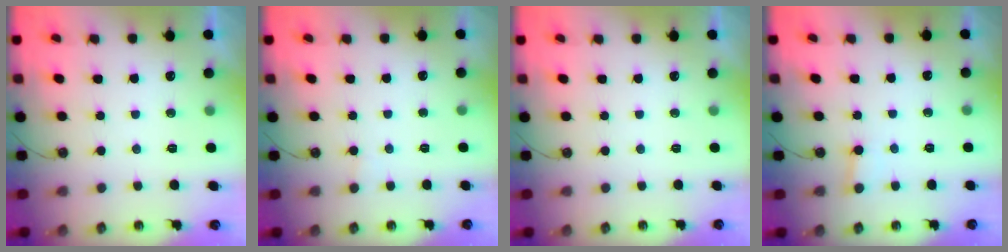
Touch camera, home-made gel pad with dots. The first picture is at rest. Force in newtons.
{"total": 2.9, "press": 2.9, "slide": 0.2}
{"total": 0.0}
{"total": 2.2, "press": 2.2, "slide": 0.2}